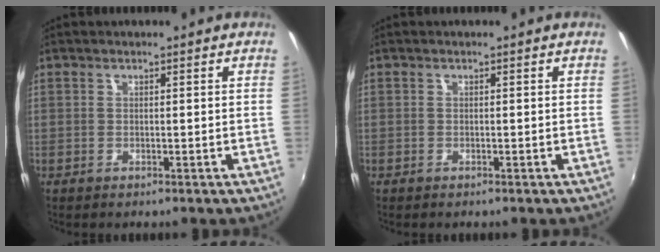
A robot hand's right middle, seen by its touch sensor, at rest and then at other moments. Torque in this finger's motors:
{"motor_torque": [0.99, -1.15, -1.01, -0.21]}